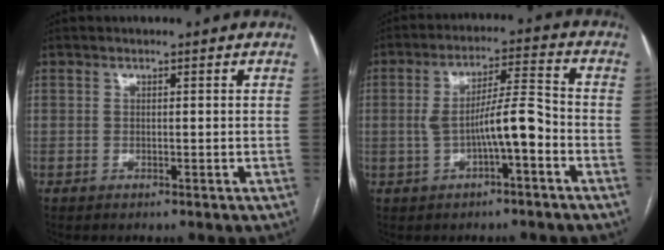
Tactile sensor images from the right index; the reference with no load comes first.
{"total": 8.1, "force": [-2.1, 1.1, 7.7], "torque": [-0.139, 0.024, -0.034]}